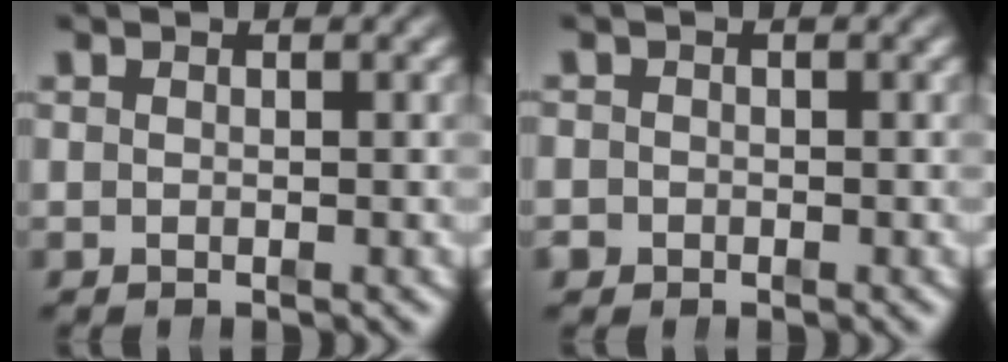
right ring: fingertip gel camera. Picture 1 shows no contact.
{"total": 1.8, "force": [-0.9, 1.6, 0.0], "torque": [-0.006, -0.012, -0.014]}